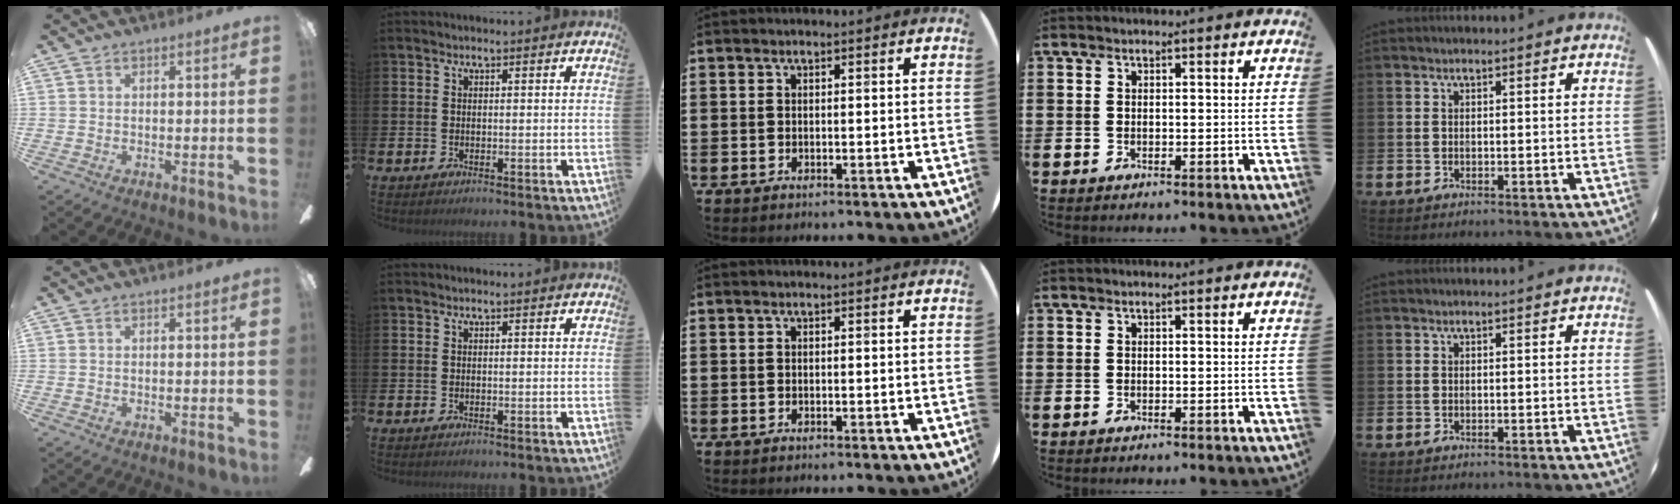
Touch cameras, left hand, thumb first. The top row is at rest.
{}